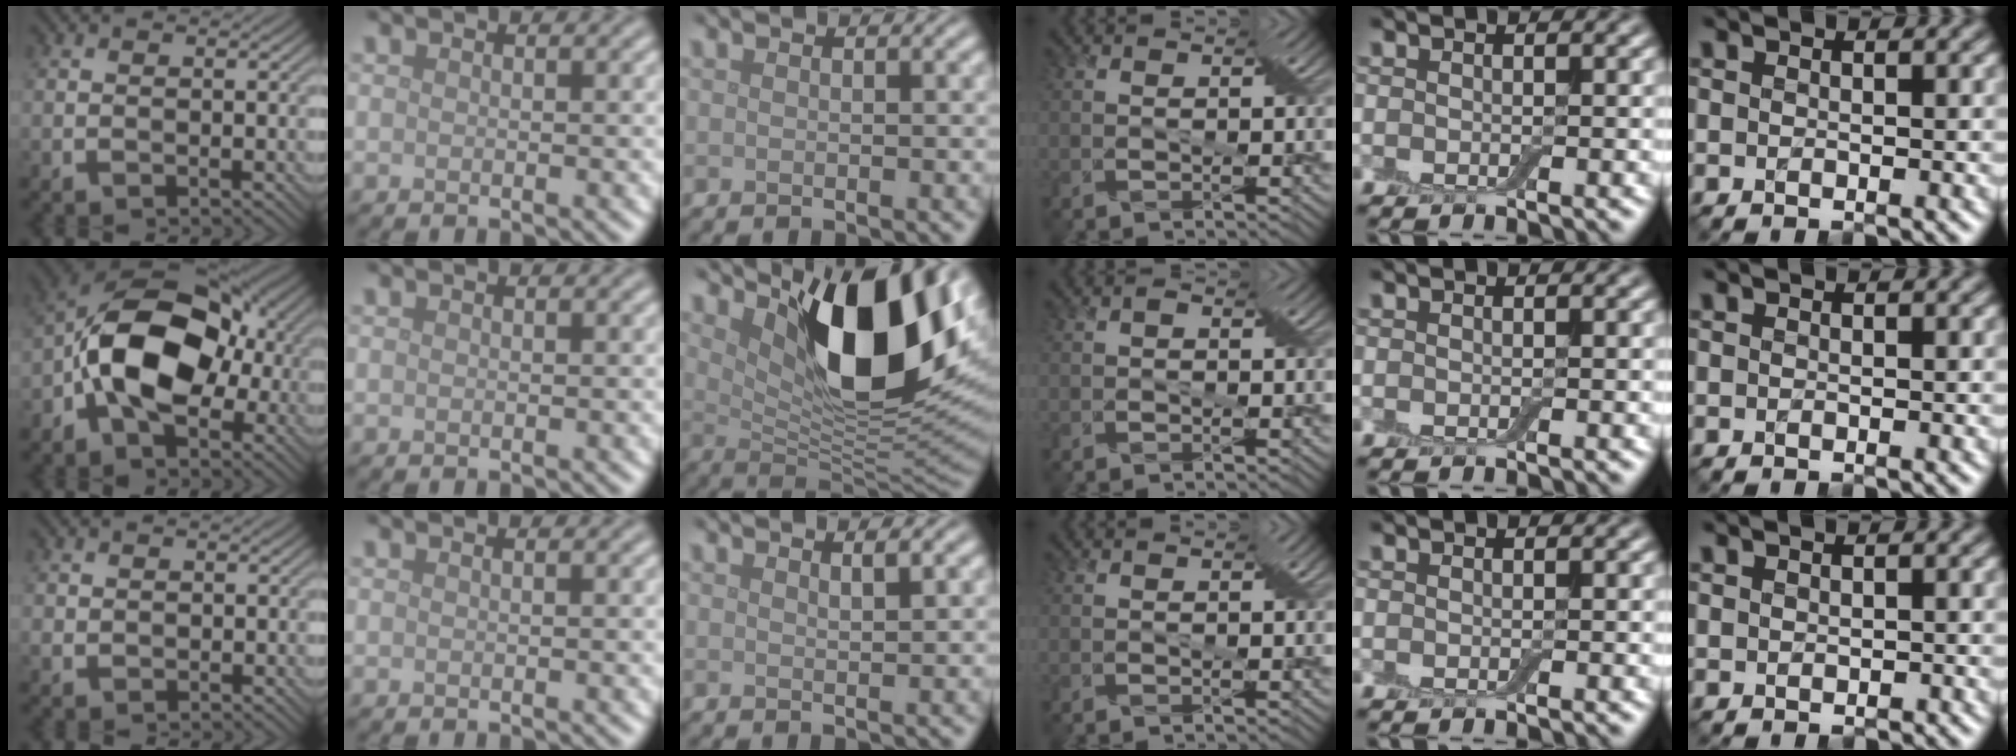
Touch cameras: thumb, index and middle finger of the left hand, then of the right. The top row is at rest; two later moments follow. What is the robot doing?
{"motion": "cut", "object": "cling film"}